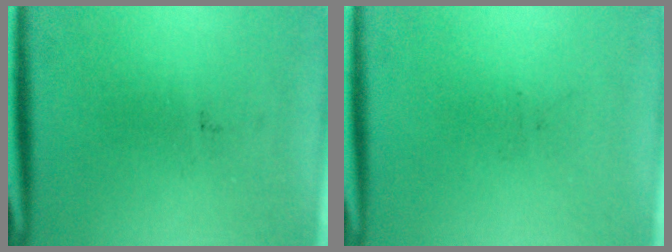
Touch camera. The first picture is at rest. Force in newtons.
{"total": 0.0}